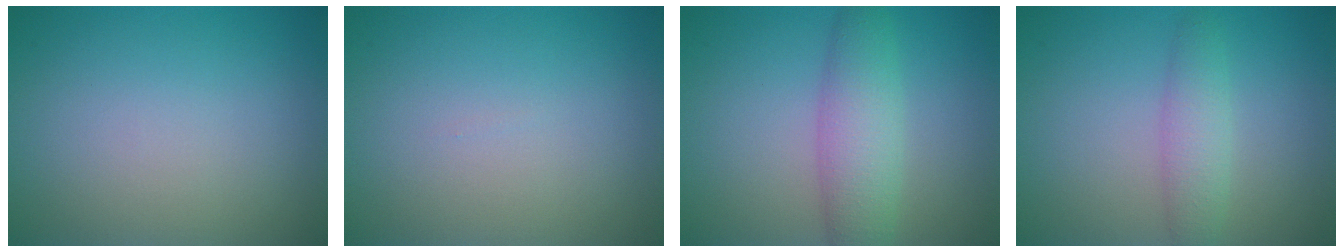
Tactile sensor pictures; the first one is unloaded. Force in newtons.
{"total": 0.0}
{"total": 4.3, "press": 4.3, "slide": 0.1}
{"total": 2.4, "press": 2.4, "slide": 0.1}